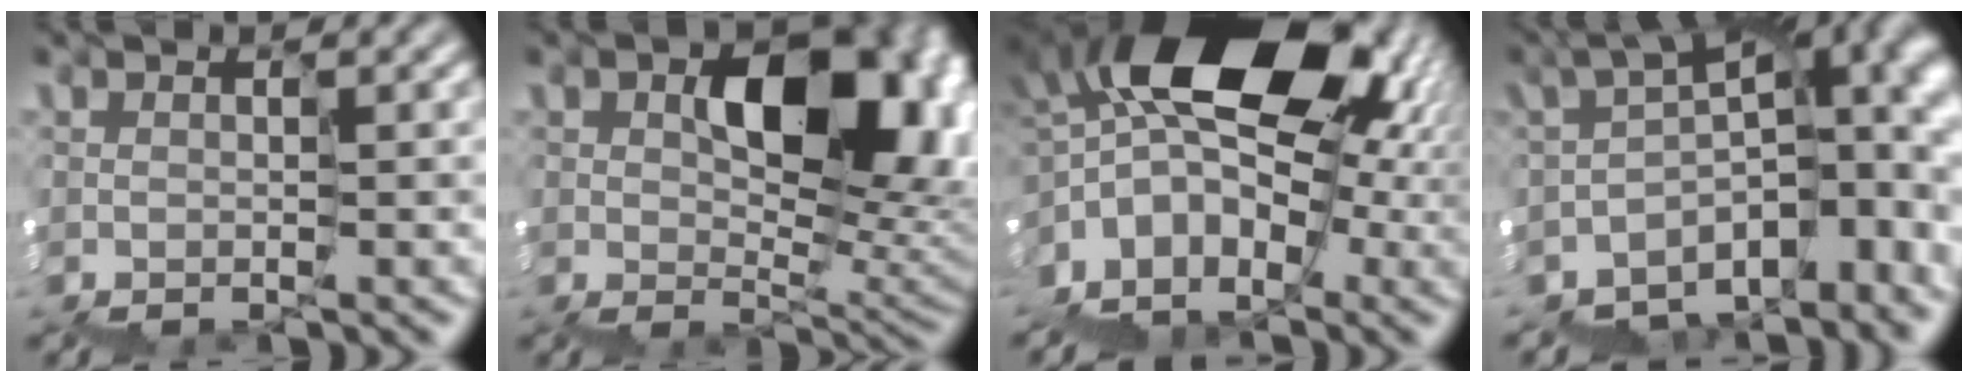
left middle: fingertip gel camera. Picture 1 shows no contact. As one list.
[{"total": 11.2, "force": [1.8, 7.4, 8.2], "torque": [-0.102, -0.017, 0.046]}, {"total": 11.5, "force": [-0.9, 7.5, 8.7], "torque": [-0.135, 0.026, -0.019]}, {"total": 12.6, "force": [-4.8, 6.5, 9.6], "torque": [-0.142, -0.025, -0.048]}]